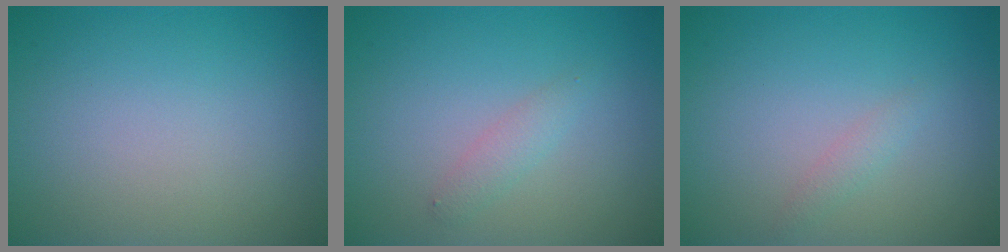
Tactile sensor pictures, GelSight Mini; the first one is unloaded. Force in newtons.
{"total": 1.3, "press": 1.3, "slide": 0.0}
{"total": 0.9, "press": 0.9, "slide": 0.0}